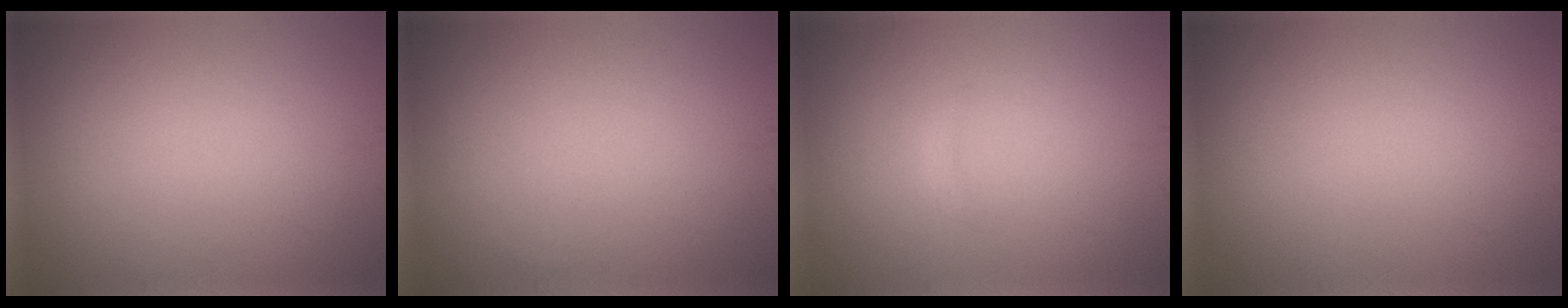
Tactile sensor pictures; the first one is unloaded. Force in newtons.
{"total": 0.0}
{"total": 0.6, "press": 0.6, "slide": 0.1}
{"total": 0.0}